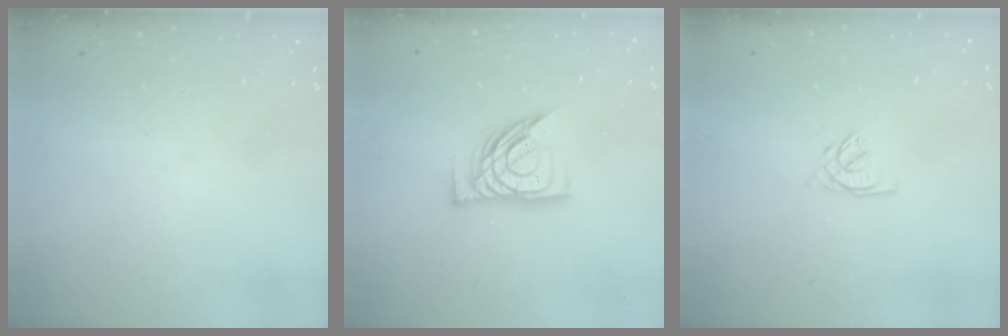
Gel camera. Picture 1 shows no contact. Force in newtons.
{"total": 12.1, "press": 12.0, "slide": 1.4}
{"total": 4.2, "press": 4.1, "slide": 0.4}